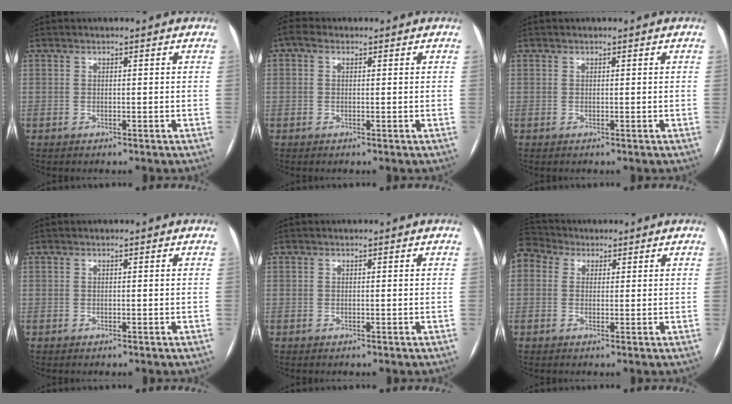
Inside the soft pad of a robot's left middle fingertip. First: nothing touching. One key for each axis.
{"total": 1.7, "fx": 0.6, "fy": 1.2, "fz": 1.0, "tx": -0.028, "ty": 0.019, "tz": 0.010}
{"total": 0.0}
{"total": 0.0}
{"total": 0.0}
{"total": 5.1, "fx": 3.2, "fy": 3.7, "fz": 1.5, "tx": -0.039, "ty": 0.039, "tz": 0.065}